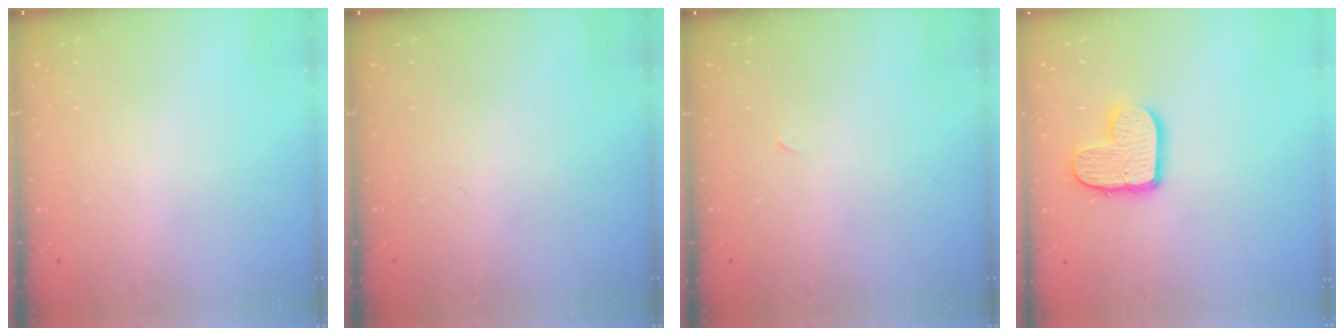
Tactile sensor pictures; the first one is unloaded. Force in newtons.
{"total": 0.0}
{"total": 0.0}
{"total": 11.1, "press": 11.1, "slide": 0.5}